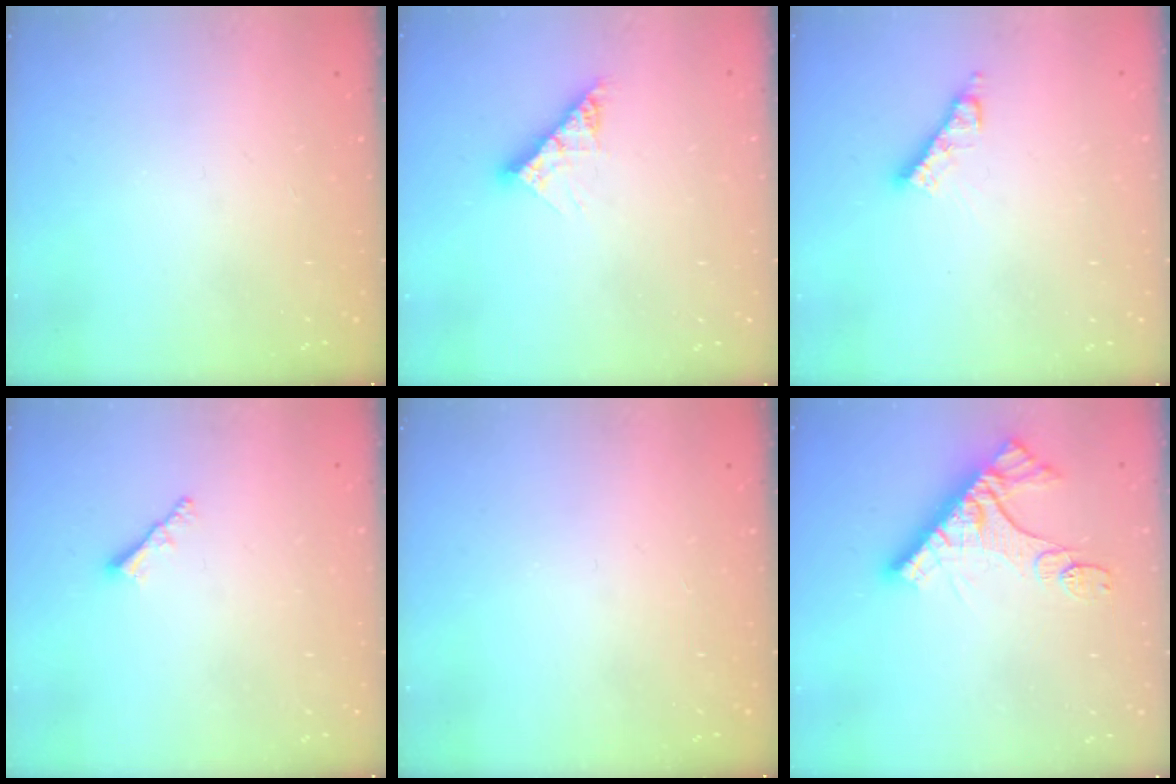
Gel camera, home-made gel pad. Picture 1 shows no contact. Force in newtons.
{"total": 8.6, "press": 8.5, "slide": 0.9}
{"total": 6.1, "press": 6.1, "slide": 0.4}
{"total": 2.1, "press": 2.0, "slide": 0.5}
{"total": 0.0}
{"total": 11.4, "press": 11.4, "slide": 0.3}